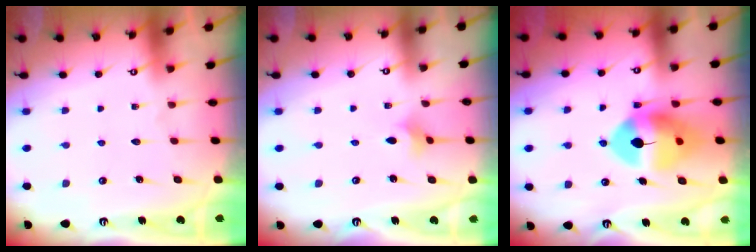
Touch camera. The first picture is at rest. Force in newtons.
{"total": 2.6, "press": 2.5, "slide": 0.5}
{"total": 13.0, "press": 12.8, "slide": 2.1}